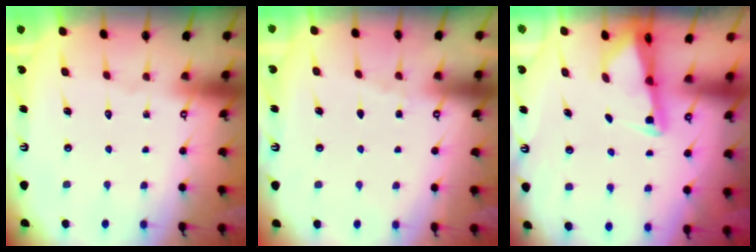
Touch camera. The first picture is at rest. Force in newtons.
{"total": 2.3, "press": 2.2, "slide": 0.4}
{"total": 2.0, "press": 2.0, "slide": 0.3}